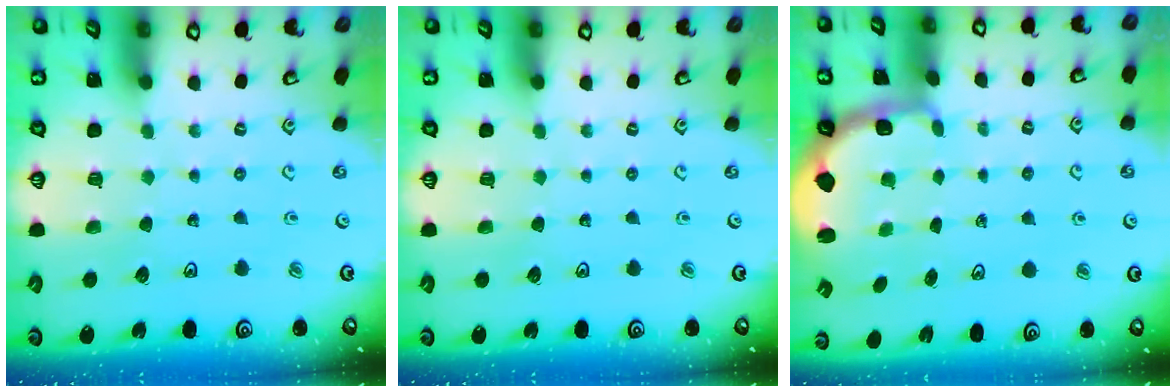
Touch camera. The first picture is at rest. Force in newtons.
{"total": 0.0}
{"total": 2.4, "press": 1.1, "slide": 2.1}